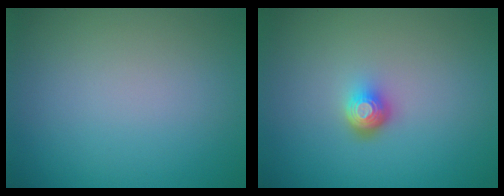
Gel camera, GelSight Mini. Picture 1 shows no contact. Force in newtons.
{"total": 2.0, "press": 1.4, "slide": 1.4}